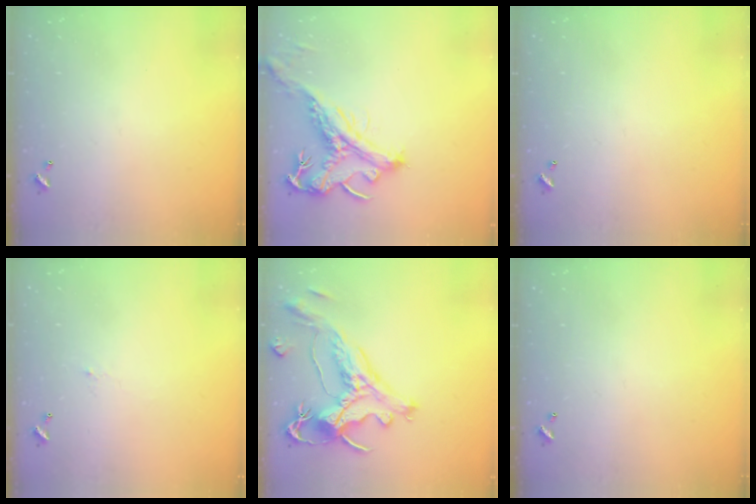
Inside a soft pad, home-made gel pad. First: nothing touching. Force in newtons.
{"total": 2.0, "press": 1.5, "slide": 1.3}
{"total": 0.0}
{"total": 0.8, "press": 0.7, "slide": 0.5}
{"total": 2.1, "press": 1.6, "slide": 1.3}
{"total": 0.0}